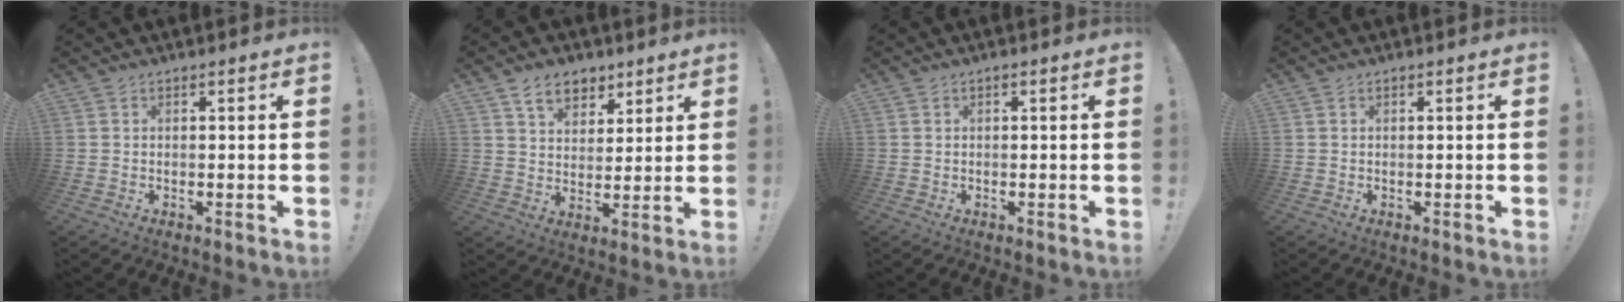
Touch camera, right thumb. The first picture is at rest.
{"total": 9.6, "force": [6.0, 6.3, 4.0], "torque": [-0.065, -0.023, 0.115]}
{"total": 0.0}
{"total": 0.0}